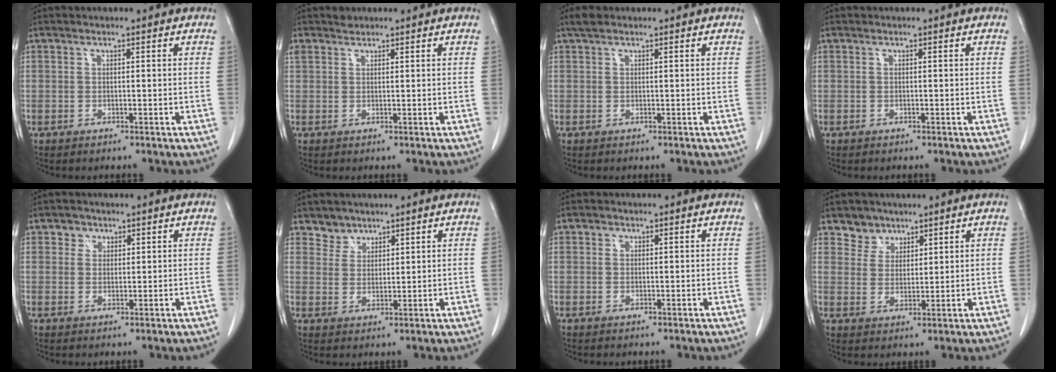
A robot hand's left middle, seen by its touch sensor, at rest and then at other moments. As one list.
[{"total": 1.8, "force": [1.6, 1.0, 0.1], "torque": [-0.009, 0.013, 0.029]}, {"total": 1.6, "force": [1.2, 0.7, 0.7], "torque": [-0.016, 0.012, 0.021]}, {"total": 0.0}, {"total": 2.1, "force": [1.2, 1.7, 0.2], "torque": [0.002, -0.001, 0.015]}, {"total": 3.1, "force": [2.6, 1.7, -0.3], "torque": [0.014, 0.000, 0.044]}, {"total": 0.8, "force": [0.4, 0.7, 0.1], "torque": [0.006, -0.001, 0.003]}, {"total": 4.0, "force": [3.1, 2.6, -0.2], "torque": [0.009, 0.001, 0.054]}]